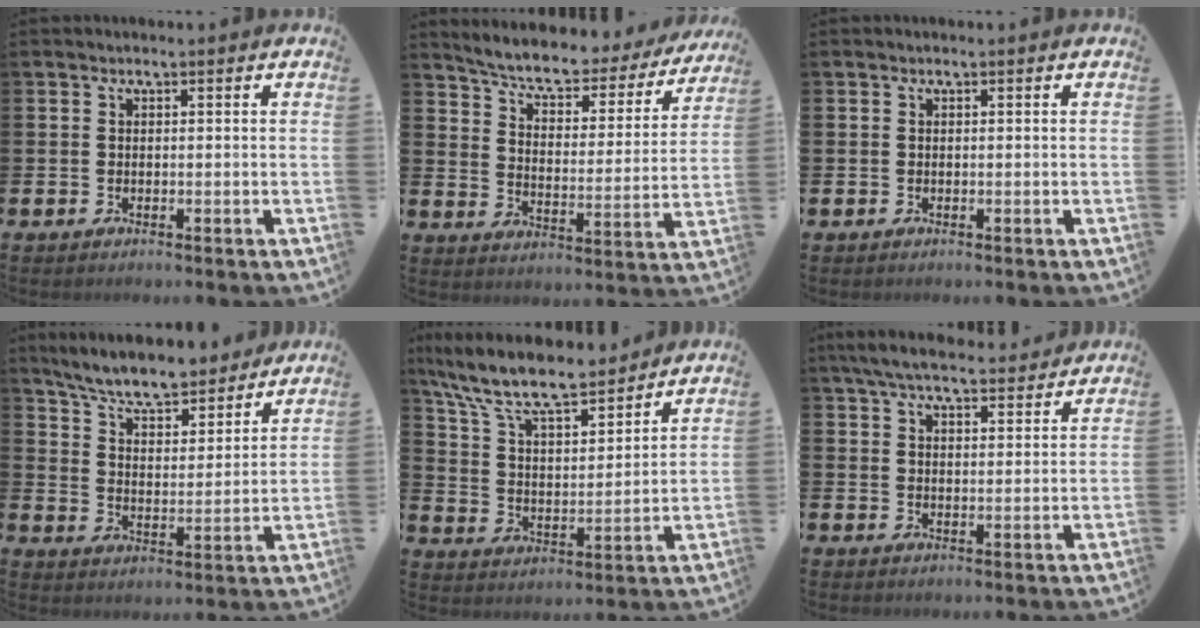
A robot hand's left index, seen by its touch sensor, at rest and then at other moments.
{"total": 6.2, "force": [5.6, 1.4, 2.2], "torque": [-0.065, -0.047, 0.089]}
{"total": 0.0}
{"total": 8.0, "force": [7.4, 1.4, 2.7], "torque": [-0.079, -0.053, 0.129]}
{"total": 10.5, "force": [9.3, 2.4, 4.2], "torque": [-0.128, -0.056, 0.164]}
{"total": 6.5, "force": [6.1, 1.0, 1.9], "torque": [-0.055, -0.027, 0.112]}